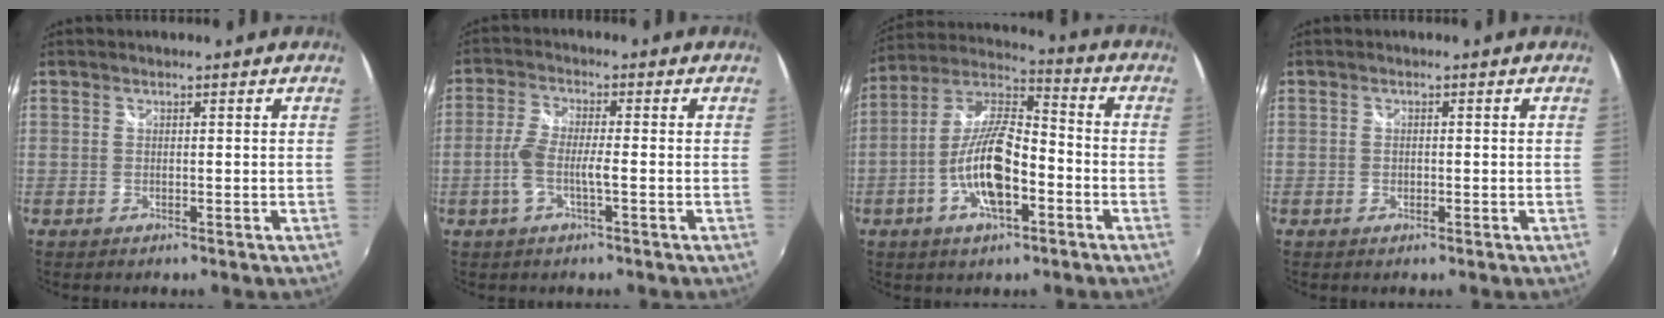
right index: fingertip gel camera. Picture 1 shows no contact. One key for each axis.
{"total": 5.7, "fx": -1.7, "fy": 1.0, "fz": 5.3, "tx": -0.117, "ty": 0.002, "tz": -0.033}
{"total": 14.1, "fx": -4.8, "fy": 5.1, "fz": 12.2, "tx": -0.249, "ty": 0.001, "tz": -0.090}
{"total": 0.9, "fx": -0.3, "fy": 0.7, "fz": 0.4, "tx": -0.006, "ty": 0.000, "tz": -0.005}